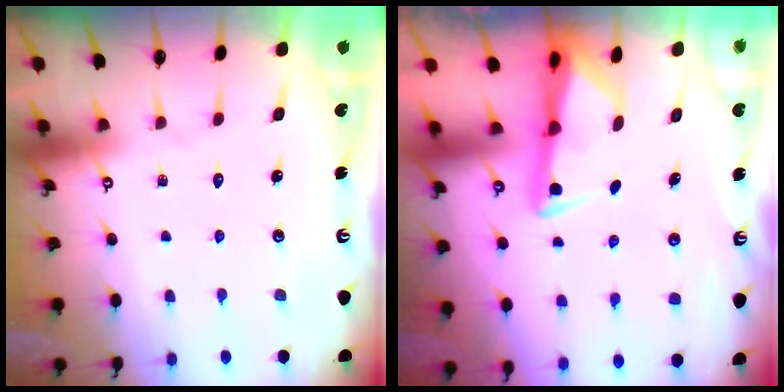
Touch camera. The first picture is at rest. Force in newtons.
{"total": 3.0, "press": 2.9, "slide": 0.6}